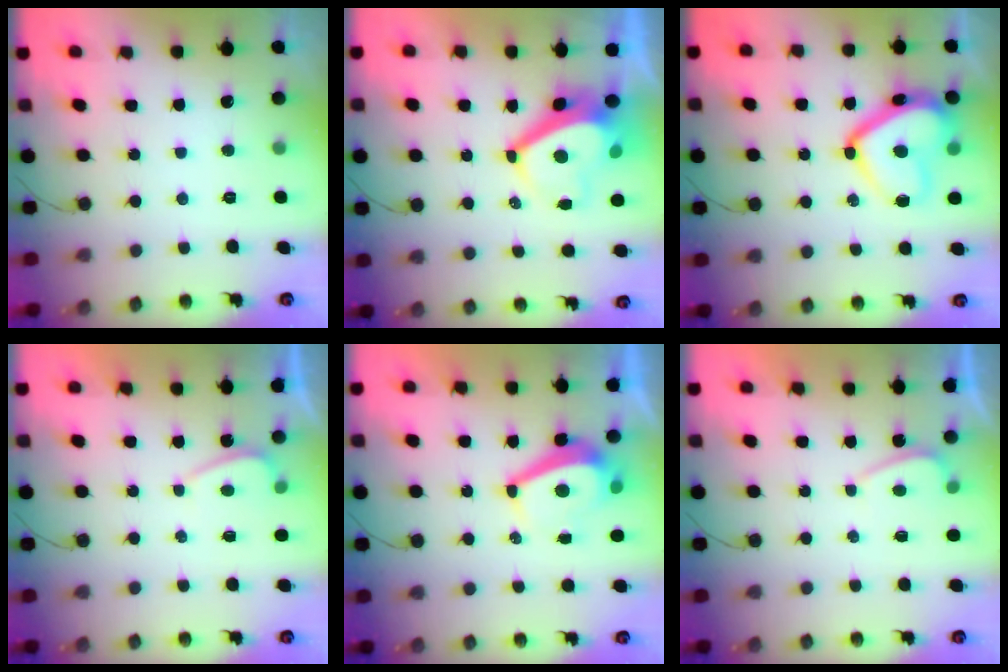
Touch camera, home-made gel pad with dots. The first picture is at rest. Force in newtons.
{"total": 6.7, "press": 6.6, "slide": 0.9}
{"total": 15.9, "press": 15.9, "slide": 1.3}
{"total": 0.6, "press": 0.4, "slide": 0.5}
{"total": 5.1, "press": 5.1, "slide": 0.3}
{"total": 0.6, "press": 0.4, "slide": 0.5}